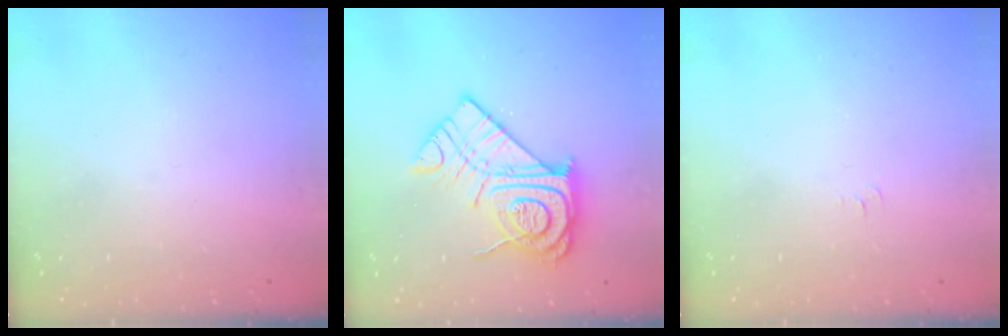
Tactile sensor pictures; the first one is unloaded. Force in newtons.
{"total": 17.3, "press": 17.2, "slide": 1.3}
{"total": 4.3, "press": 4.2, "slide": 0.6}